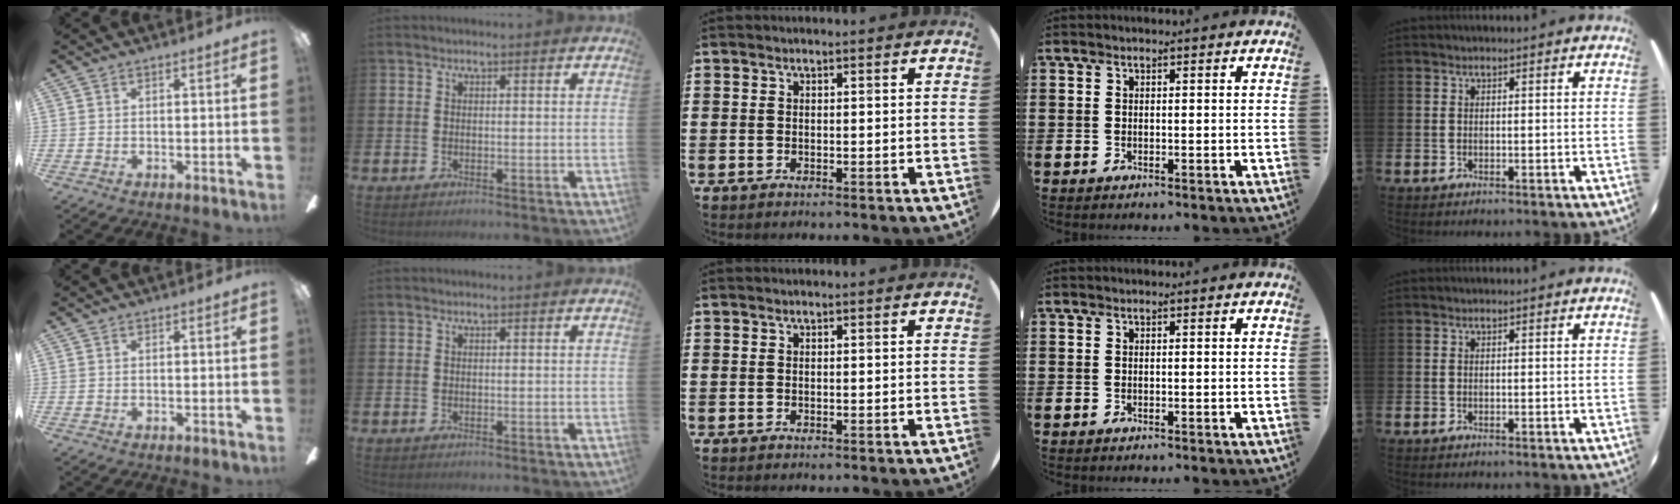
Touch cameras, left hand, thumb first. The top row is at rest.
{}